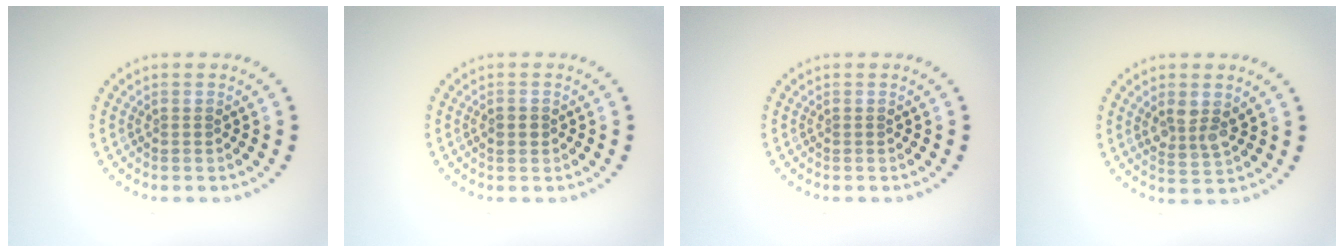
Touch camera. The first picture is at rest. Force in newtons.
{"total": 1.3, "press": 1.3, "slide": 0.0}
{"total": 0.0}
{"total": 2.8, "press": 2.6, "slide": 1.1}